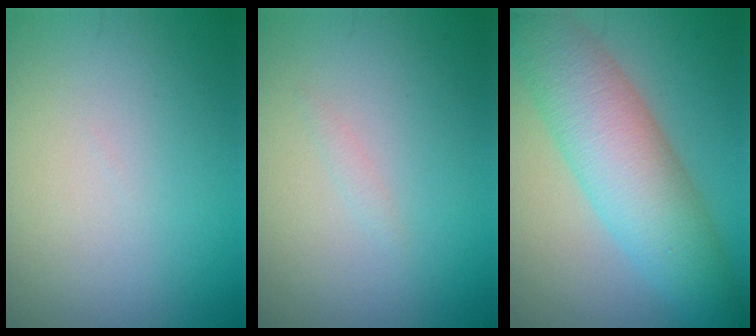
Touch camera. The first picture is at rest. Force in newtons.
{"total": 0.5, "press": 0.5, "slide": 0.0}
{"total": 8.3, "press": 8.3, "slide": 0.2}